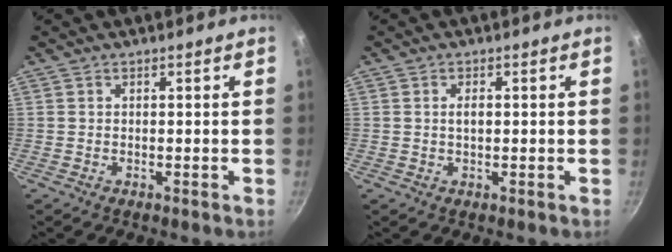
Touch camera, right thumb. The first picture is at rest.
{"total": 1.6, "force": [0.1, 0.8, 1.4], "torque": [-0.019, 0.004, 0.004]}